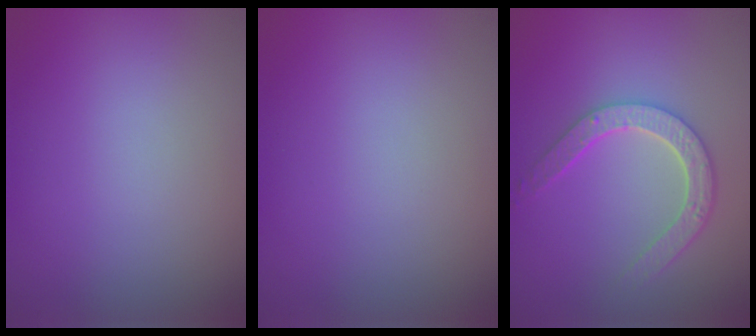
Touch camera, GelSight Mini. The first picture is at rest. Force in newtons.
{"total": 0.0}
{"total": 4.5, "press": 3.5, "slide": 2.9}